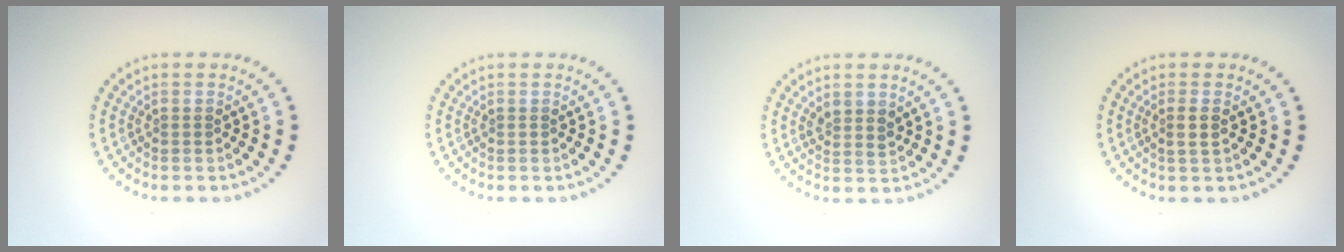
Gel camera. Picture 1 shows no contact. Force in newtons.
{"total": 0.0}
{"total": 1.6, "press": 1.3, "slide": 0.8}
{"total": 1.2, "press": 1.0, "slide": 0.7}